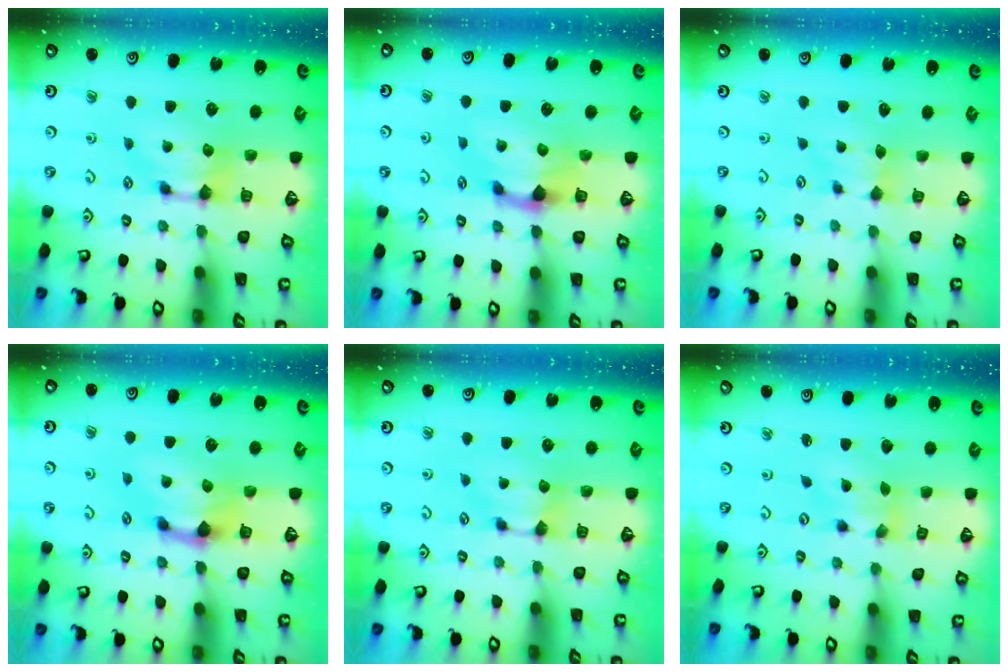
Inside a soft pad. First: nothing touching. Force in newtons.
{"total": 1.9, "press": 1.1, "slide": 1.5}
{"total": 1.8, "press": 1.6, "slide": 0.7}
{"total": 1.7, "press": 1.1, "slide": 1.3}
{"total": 0.9, "press": 0.8, "slide": 0.3}
{"total": 2.0, "press": 1.3, "slide": 1.5}